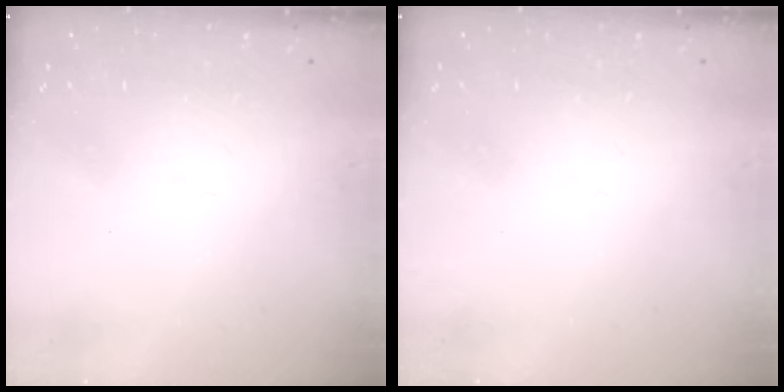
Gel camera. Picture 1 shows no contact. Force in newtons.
{"total": 0.0}